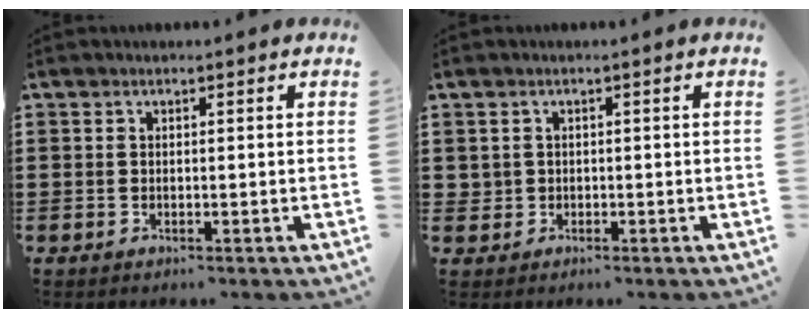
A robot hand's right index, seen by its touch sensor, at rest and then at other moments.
{"total": 0.9, "force": [-0.2, 0.9, 0.1], "torque": [-0.006, 0.003, -0.006]}